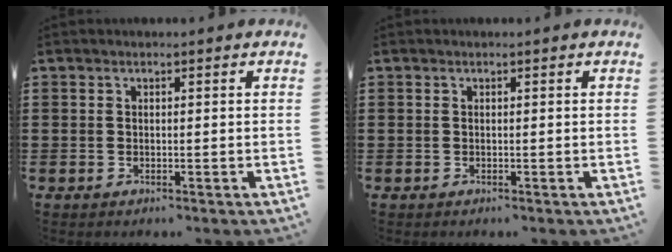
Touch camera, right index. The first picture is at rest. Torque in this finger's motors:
{"motor_torque": [-0.23, 0.10, 0.00, -0.01]}